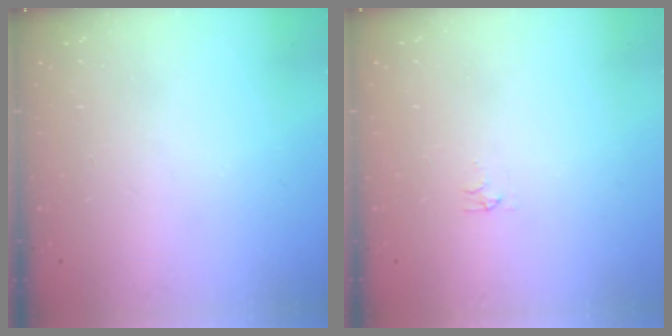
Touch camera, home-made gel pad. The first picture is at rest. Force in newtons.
{"total": 2.9, "press": 2.9, "slide": 0.5}